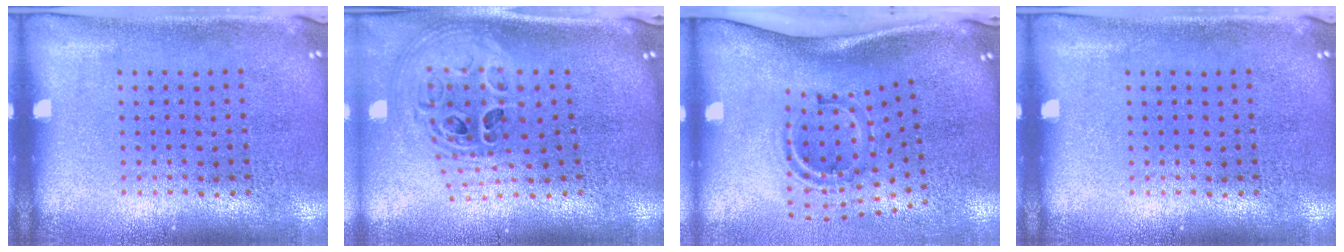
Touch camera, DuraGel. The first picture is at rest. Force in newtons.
{"total": 1.9, "press": 1.6, "slide": 1.1}
{"total": 2.0, "press": 1.2, "slide": 1.7}
{"total": 0.0}